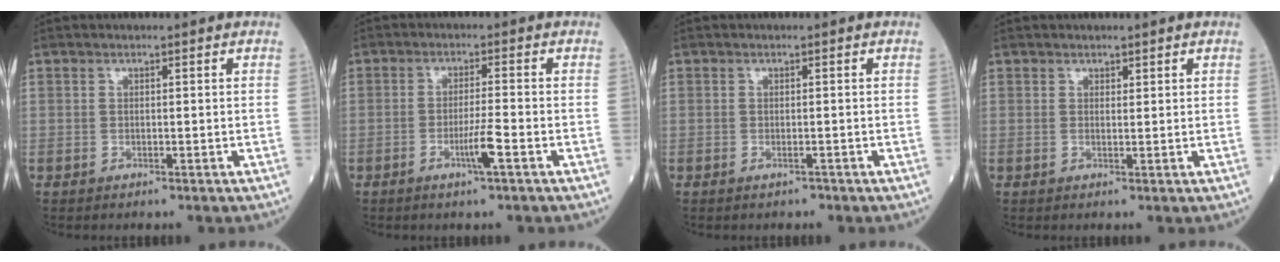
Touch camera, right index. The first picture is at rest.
{"total": 4.2, "force": [-1.8, -0.3, 3.8], "torque": [-0.072, -0.007, -0.036]}
{"total": 0.9, "force": [-0.6, 0.3, 0.6], "torque": [-0.011, -0.002, -0.005]}
{"total": 0.8, "force": [0.7, 0.4, 0.1], "torque": [0.001, -0.004, 0.010]}